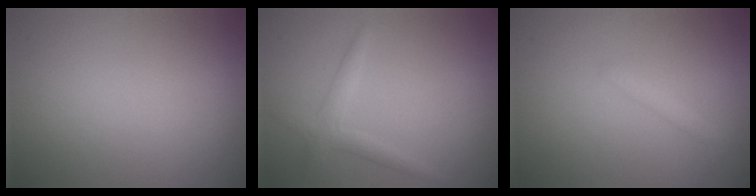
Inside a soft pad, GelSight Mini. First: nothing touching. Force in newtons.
{"total": 1.7, "press": 1.7, "slide": 0.0}
{"total": 0.9, "press": 0.9, "slide": 0.0}